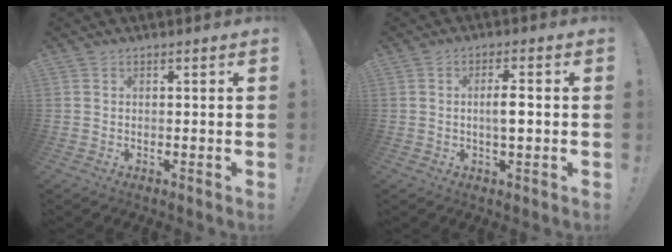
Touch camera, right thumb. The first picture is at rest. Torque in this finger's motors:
{"motor_torque": [0.11, 0.44, -0.04, 0.04, 0.00]}